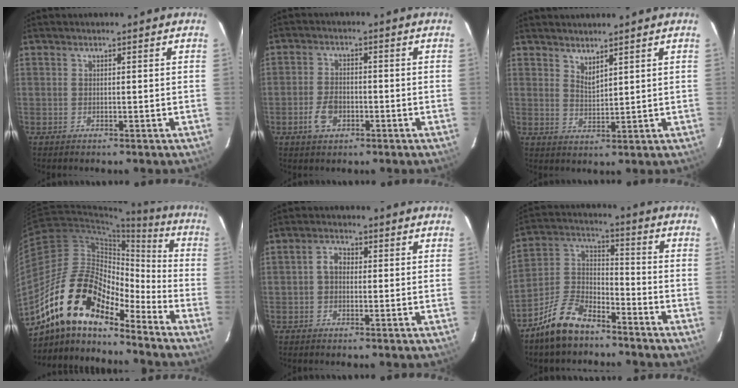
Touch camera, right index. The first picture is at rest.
{"total": 5.1, "force": [-2.3, 3.2, 3.3], "torque": [-0.075, 0.002, -0.039]}
{"total": 2.9, "force": [2.5, 0.5, 1.3], "torque": [-0.022, -0.004, 0.044]}
{"total": 19.6, "force": [-14.5, 7.0, 11.1], "torque": [-0.198, -0.010, -0.279]}
{"total": 2.6, "force": [-0.2, 2.0, 1.7], "torque": [-0.031, 0.011, -0.006]}
{"total": 12.1, "force": [-8.5, 5.6, 6.6], "torque": [-0.151, 0.024, -0.160]}